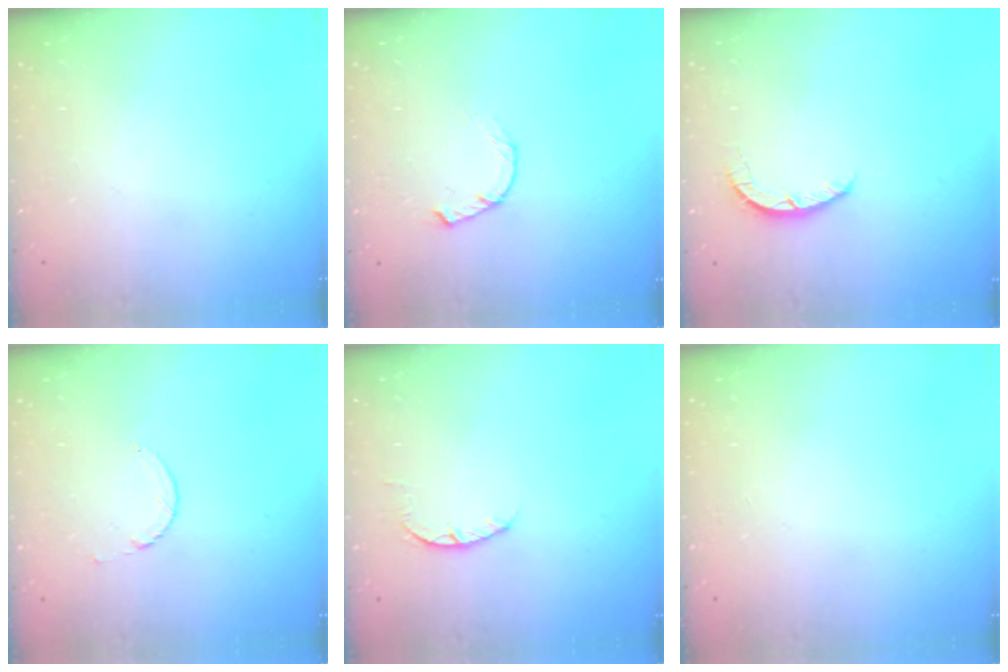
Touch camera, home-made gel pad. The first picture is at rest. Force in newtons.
{"total": 1.8, "press": 1.8, "slide": 0.3}
{"total": 2.7, "press": 2.7, "slide": 0.4}
{"total": 2.3, "press": 2.3, "slide": 0.3}
{"total": 3.2, "press": 3.2, "slide": 0.4}
{"total": 2.6, "press": 2.6, "slide": 0.2}